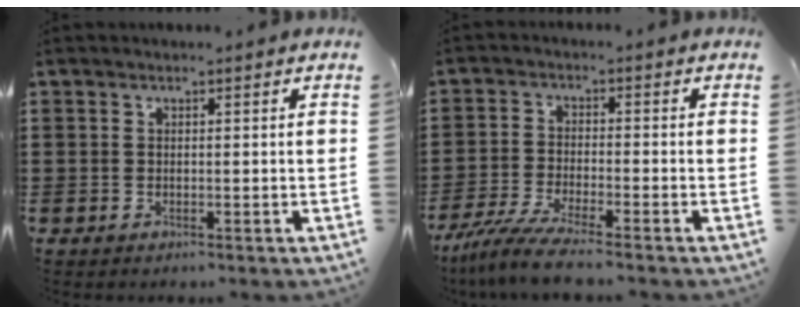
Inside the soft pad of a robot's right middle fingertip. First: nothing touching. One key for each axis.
{"total": 5.8, "fx": -4.9, "fy": -0.3, "fz": 3.0, "tx": -0.085, "ty": -0.027, "tz": -0.100}